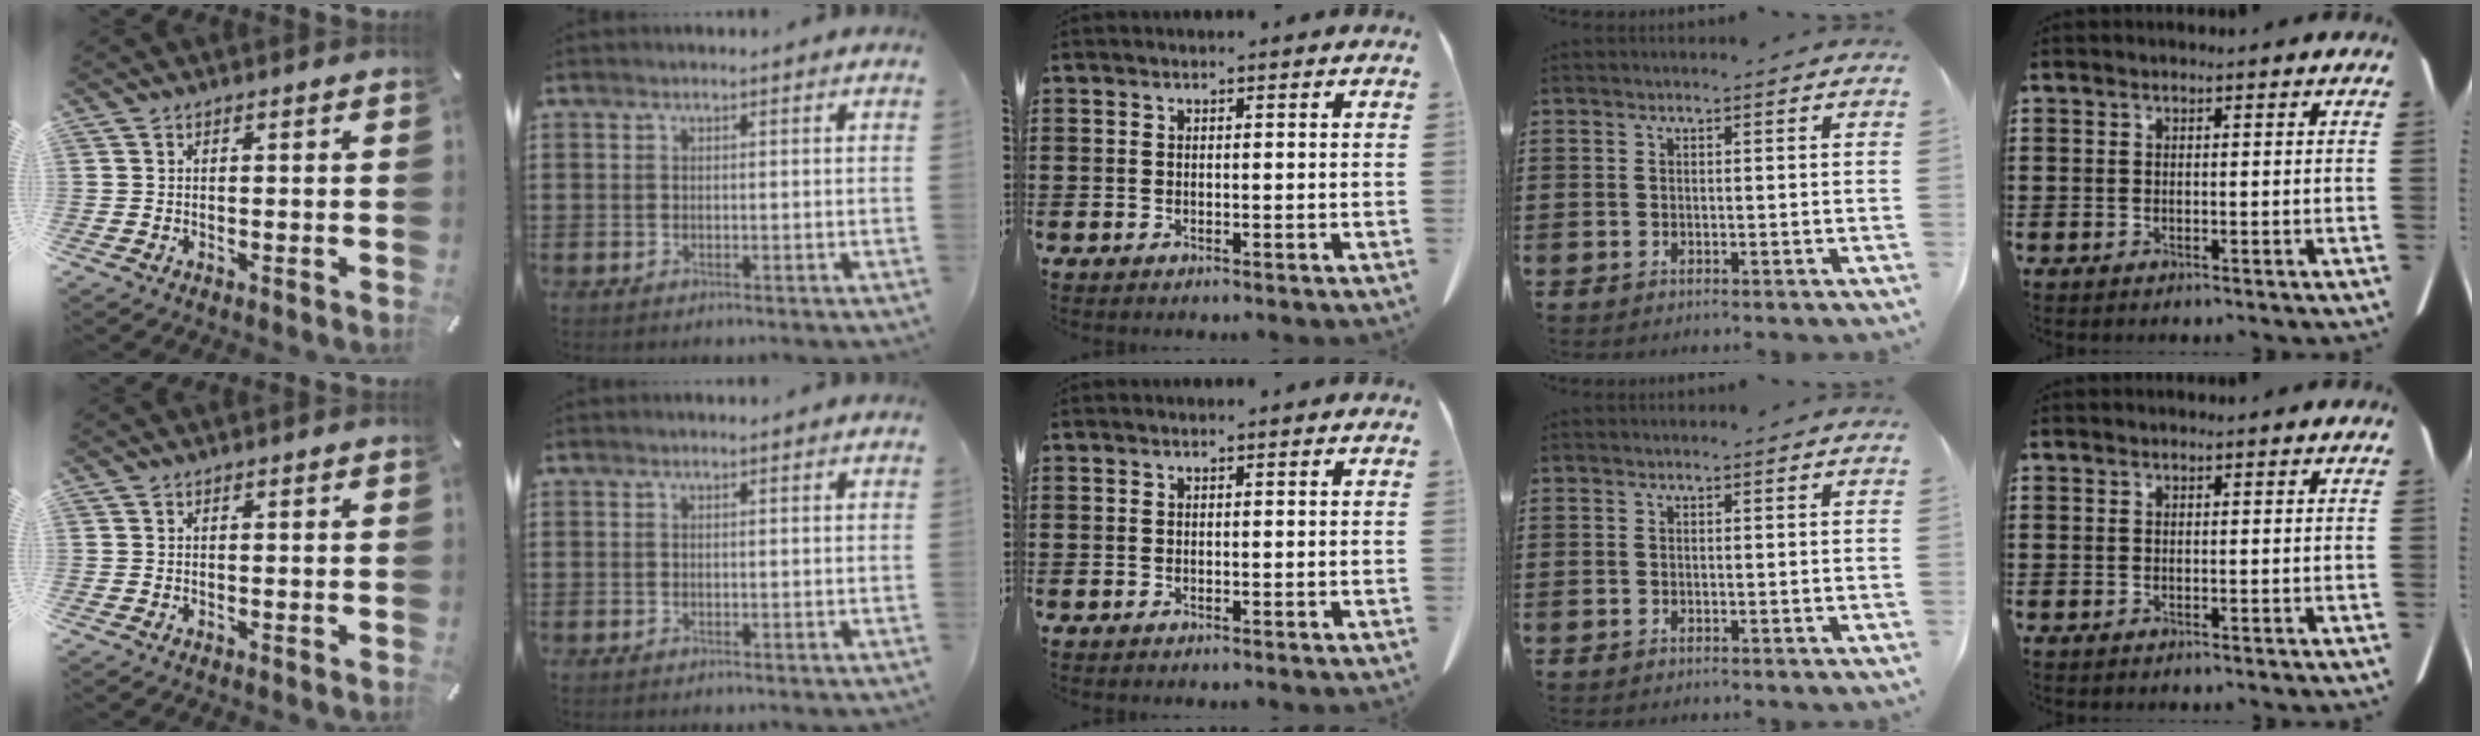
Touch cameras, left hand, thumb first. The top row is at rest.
{}